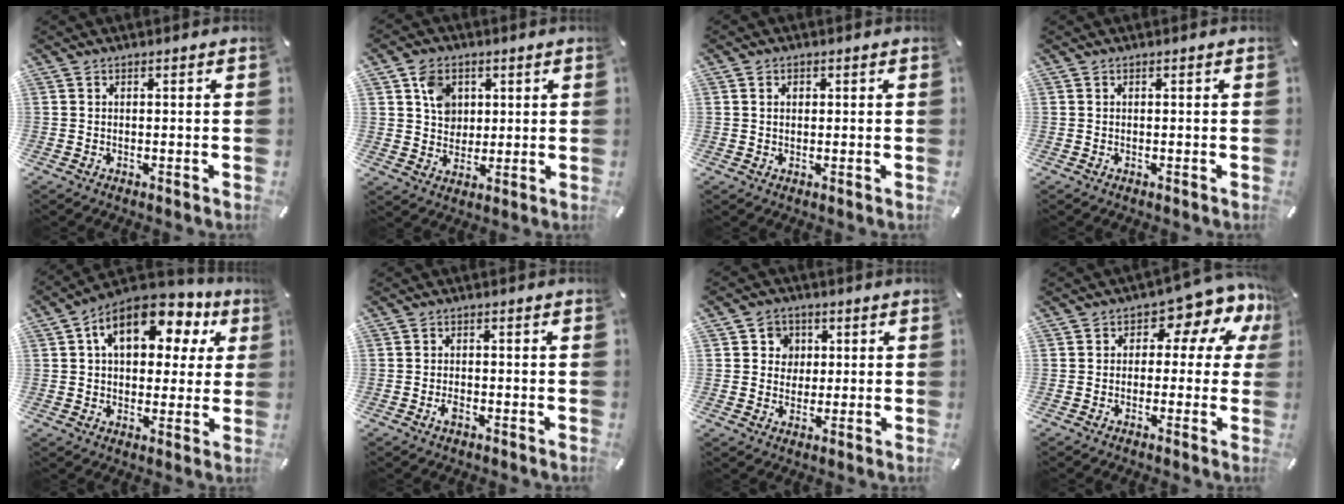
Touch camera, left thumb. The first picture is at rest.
{"total": 7.3, "force": [2.3, 6.3, 2.7], "torque": [-0.041, 0.002, 0.041]}
{"total": 1.8, "force": [0.3, 1.5, 1.1], "torque": [-0.024, 0.007, 0.004]}
{"total": 0.0}
{"total": 15.6, "force": [7.3, 9.4, 10.1], "torque": [-0.164, -0.022, 0.125]}
{"total": 1.8, "force": [-1.0, 0.8, 1.3], "torque": [-0.030, 0.001, -0.021]}
{"total": 5.5, "force": [0.9, 5.3, 0.9], "torque": [-0.011, 0.005, 0.013]}
{"total": 9.2, "force": [4.4, 4.9, 6.4], "torque": [-0.078, -0.041, 0.074]}